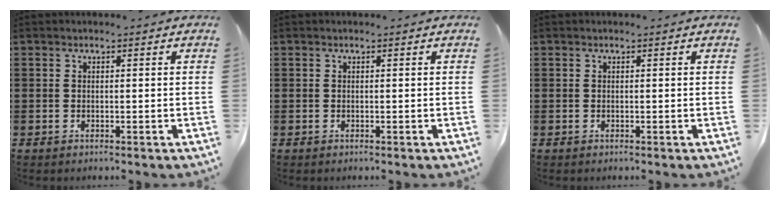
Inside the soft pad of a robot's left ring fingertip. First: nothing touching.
{"total": 0.0}
{"total": 0.0}